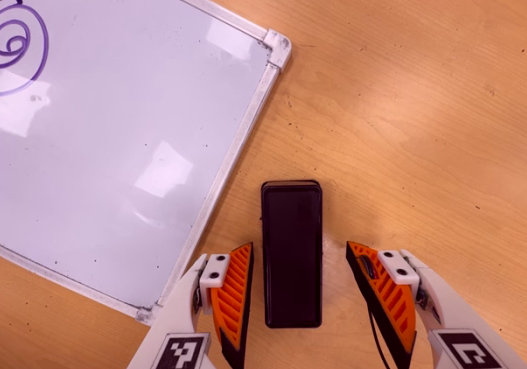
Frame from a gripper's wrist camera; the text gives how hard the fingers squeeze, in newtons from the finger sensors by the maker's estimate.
{"total": 0.0}